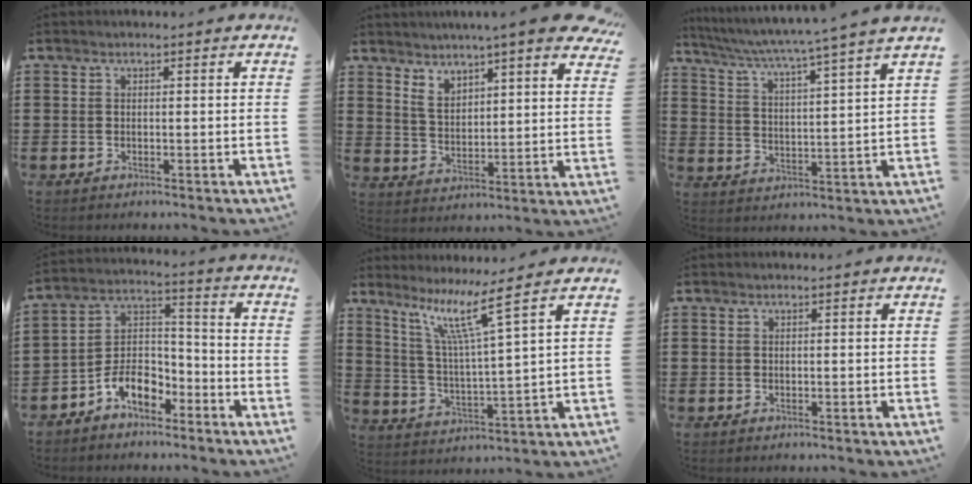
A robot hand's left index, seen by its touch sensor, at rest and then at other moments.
{"total": 5.5, "force": [4.9, 0.8, 2.4], "torque": [-0.060, -0.024, 0.082]}
{"total": 4.1, "force": [3.3, -1.1, 2.1], "torque": [-0.059, -0.035, 0.046]}
{"total": 7.6, "force": [-5.5, 3.8, 3.5], "torque": [-0.082, 0.010, -0.110]}
{"total": 8.6, "force": [5.9, -0.4, 6.2], "torque": [-0.138, -0.027, 0.098]}
{"total": 0.0}